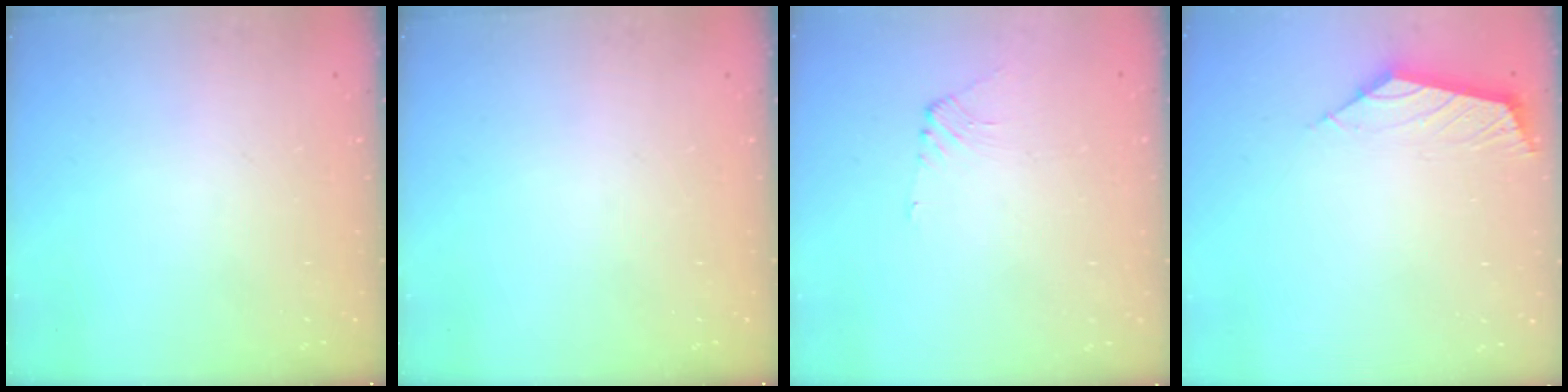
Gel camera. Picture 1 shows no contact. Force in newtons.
{"total": 0.0}
{"total": 1.8, "press": 1.8, "slide": 0.4}
{"total": 2.8, "press": 2.7, "slide": 0.7}